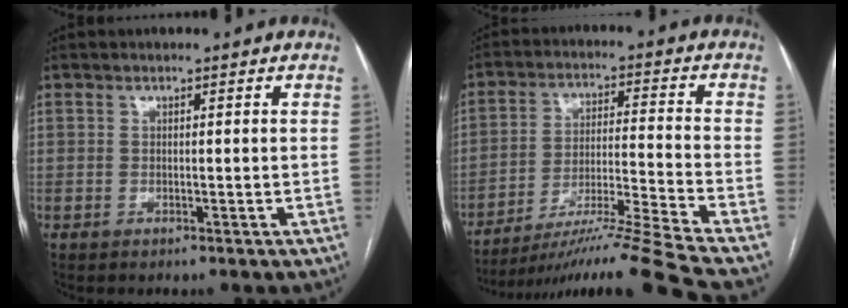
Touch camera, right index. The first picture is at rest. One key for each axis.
{"total": 17.2, "fx": -14.8, "fy": -3.6, "fz": 8.0, "tx": -0.131, "ty": -0.015, "tz": -0.248}